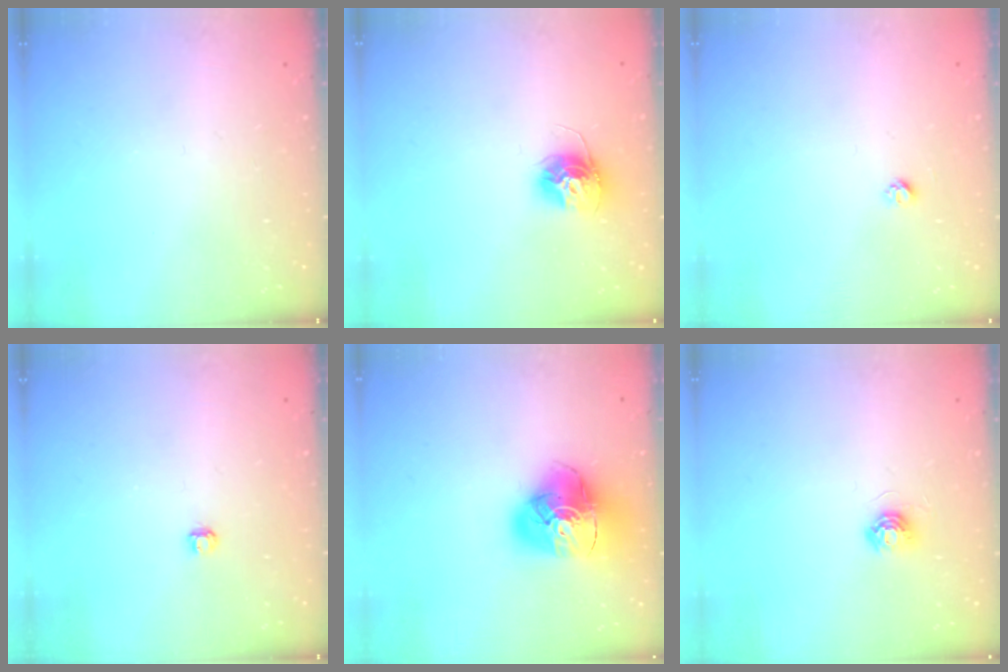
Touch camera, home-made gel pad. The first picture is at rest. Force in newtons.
{"total": 12.1, "press": 12.1, "slide": 1.1}
{"total": 3.6, "press": 3.6, "slide": 0.3}
{"total": 2.9, "press": 2.9, "slide": 0.3}
{"total": 14.9, "press": 14.8, "slide": 1.6}
{"total": 5.1, "press": 5.1, "slide": 0.5}